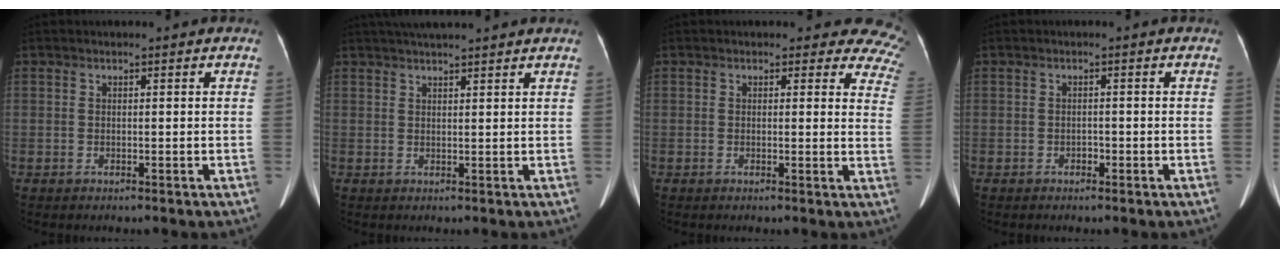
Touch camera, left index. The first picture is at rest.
{"total": 8.2, "force": [7.2, 0.2, 3.9], "torque": [-0.061, 0.039, 0.097]}
{"total": 9.6, "force": [8.5, 4.2, 1.6], "torque": [0.037, -0.030, 0.040]}
{"total": 0.8, "force": [-0.6, 0.5, 0.3], "torque": [-0.006, -0.001, -0.009]}